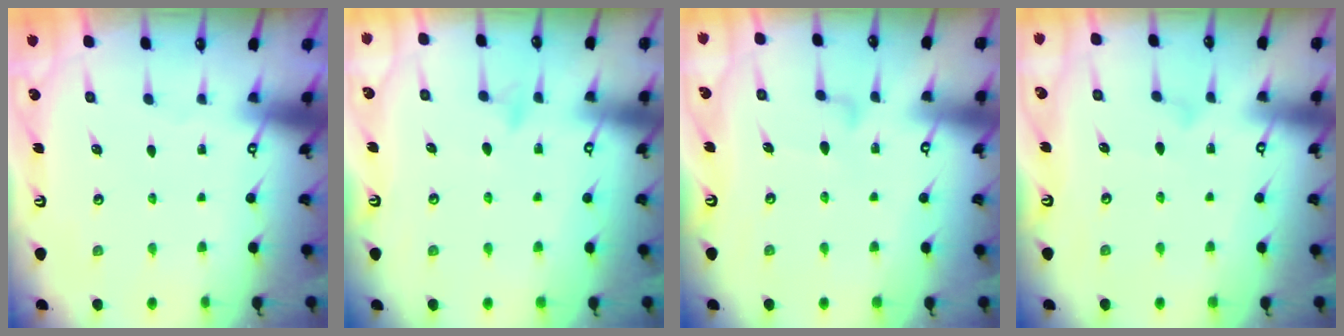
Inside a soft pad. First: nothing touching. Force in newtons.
{"total": 8.5, "press": 8.5, "slide": 0.8}
{"total": 9.6, "press": 9.6, "slide": 0.5}
{"total": 3.9, "press": 3.8, "slide": 0.2}